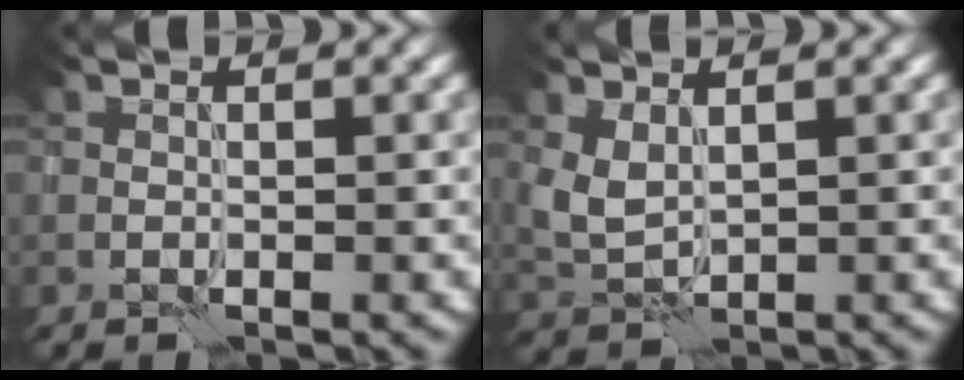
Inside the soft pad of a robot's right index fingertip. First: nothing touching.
{"total": 2.6, "force": [1.0, 1.3, 2.0], "torque": [-0.053, 0.002, 0.025]}